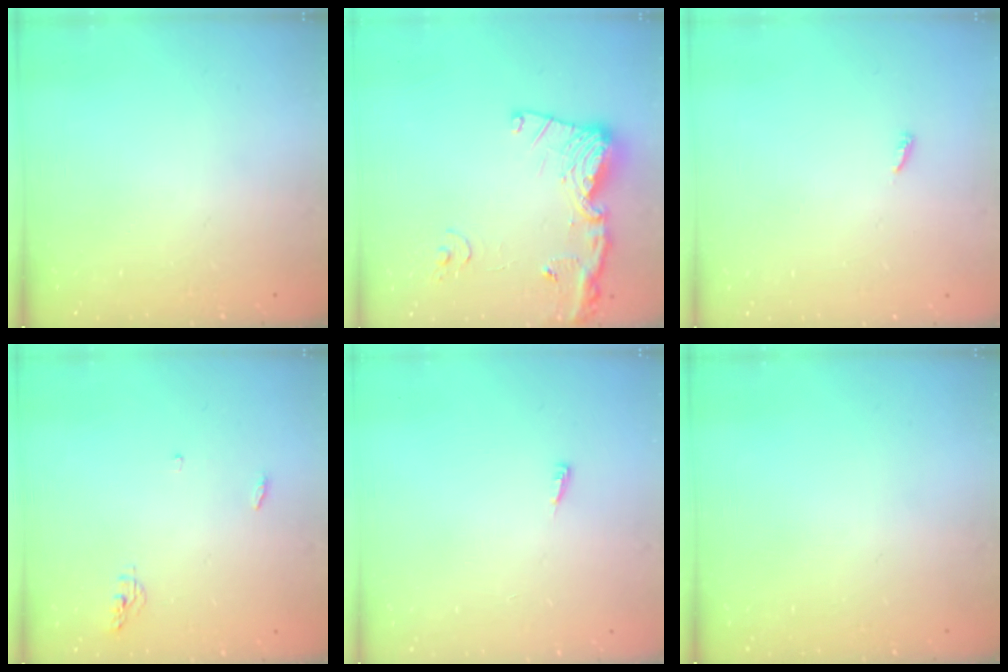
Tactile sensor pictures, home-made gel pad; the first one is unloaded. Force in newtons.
{"total": 15.8, "press": 15.7, "slide": 1.8}
{"total": 2.5, "press": 2.5, "slide": 0.2}
{"total": 7.8, "press": 4.6, "slide": 6.3}
{"total": 3.4, "press": 3.3, "slide": 0.7}
{"total": 0.0}